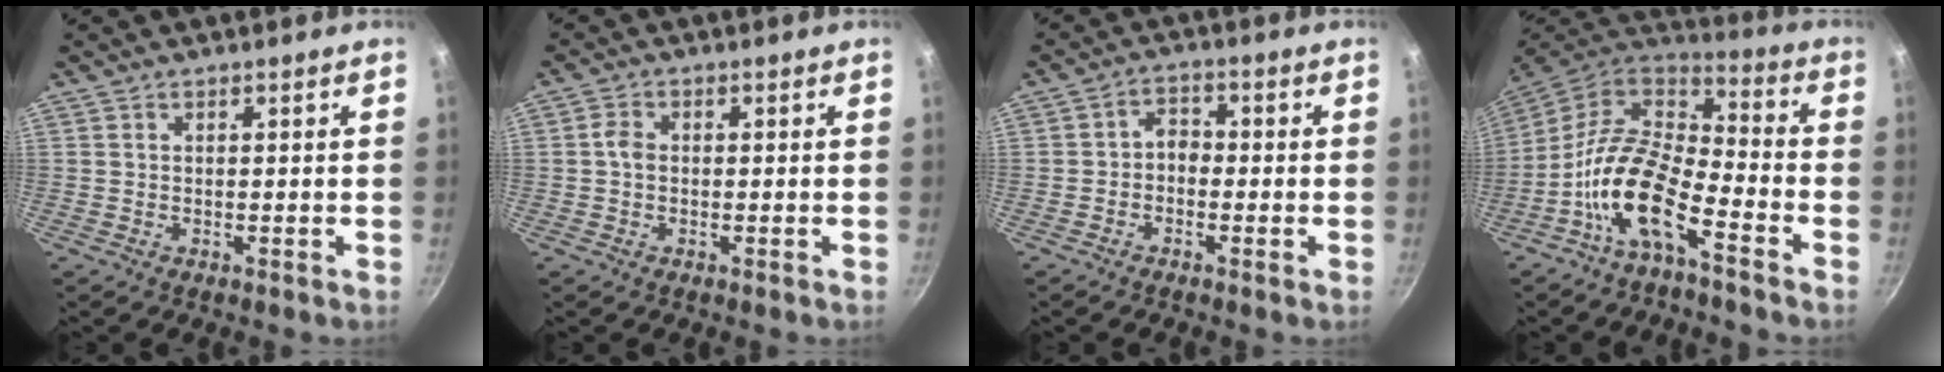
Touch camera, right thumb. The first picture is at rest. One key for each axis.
{"total": 2.4, "fx": -0.1, "fy": 1.8, "fz": 1.6, "tx": -0.031, "ty": 0.009, "tz": -0.006}
{"total": 3.3, "fx": -1.1, "fy": 2.2, "fz": 2.2, "tx": -0.034, "ty": 0.018, "tz": -0.026}
{"total": 15.2, "fx": -7.1, "fy": 6.3, "fz": 11.9, "tx": -0.220, "ty": 0.067, "tz": -0.151}